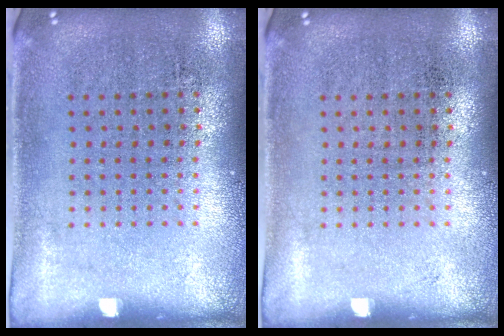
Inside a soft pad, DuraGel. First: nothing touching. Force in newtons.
{"total": 0.0}